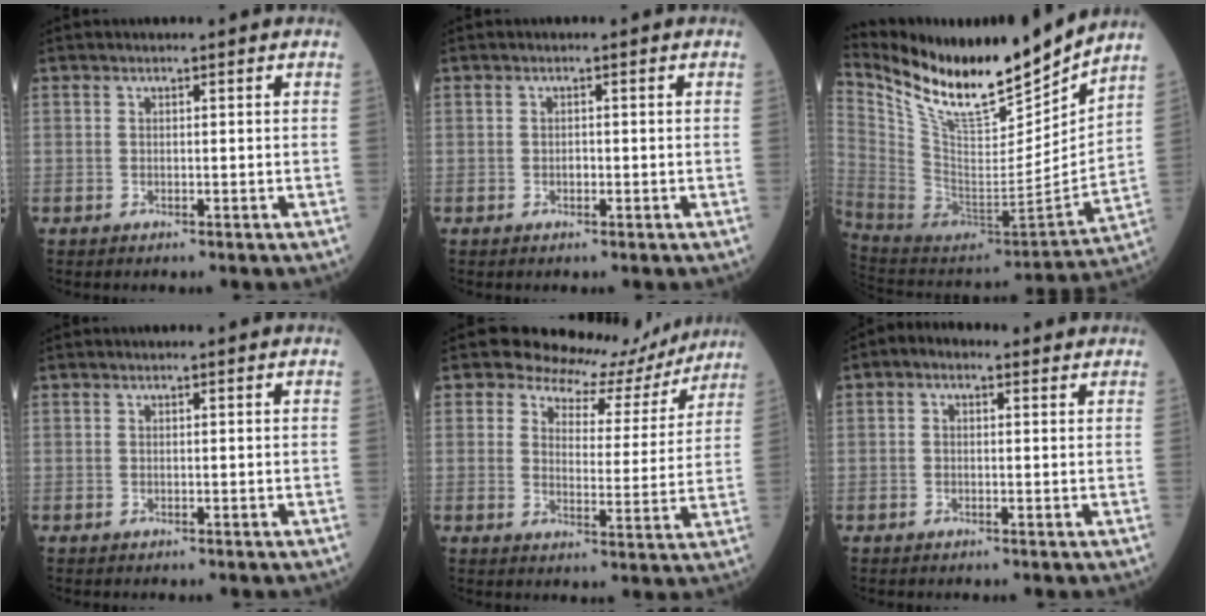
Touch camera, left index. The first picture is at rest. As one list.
[{"total": 1.0, "force": [-0.7, 0.4, 0.5], "torque": [-0.011, -0.003, -0.013]}, {"total": 20.6, "force": [17.8, 2.8, 10.1], "torque": [-0.191, -0.044, 0.319]}, {"total": 0.0}, {"total": 9.9, "force": [9.1, 3.8, 0.8], "torque": [-0.003, -0.015, 0.103]}, {"total": 2.7, "force": [1.0, 1.7, 1.8], "torque": [-0.036, 0.021, 0.011]}]